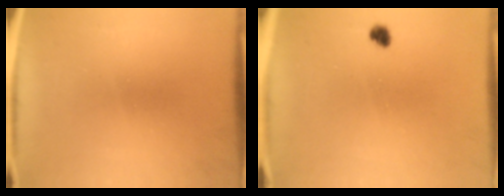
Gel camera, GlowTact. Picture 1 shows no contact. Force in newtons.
{"total": 1.7}